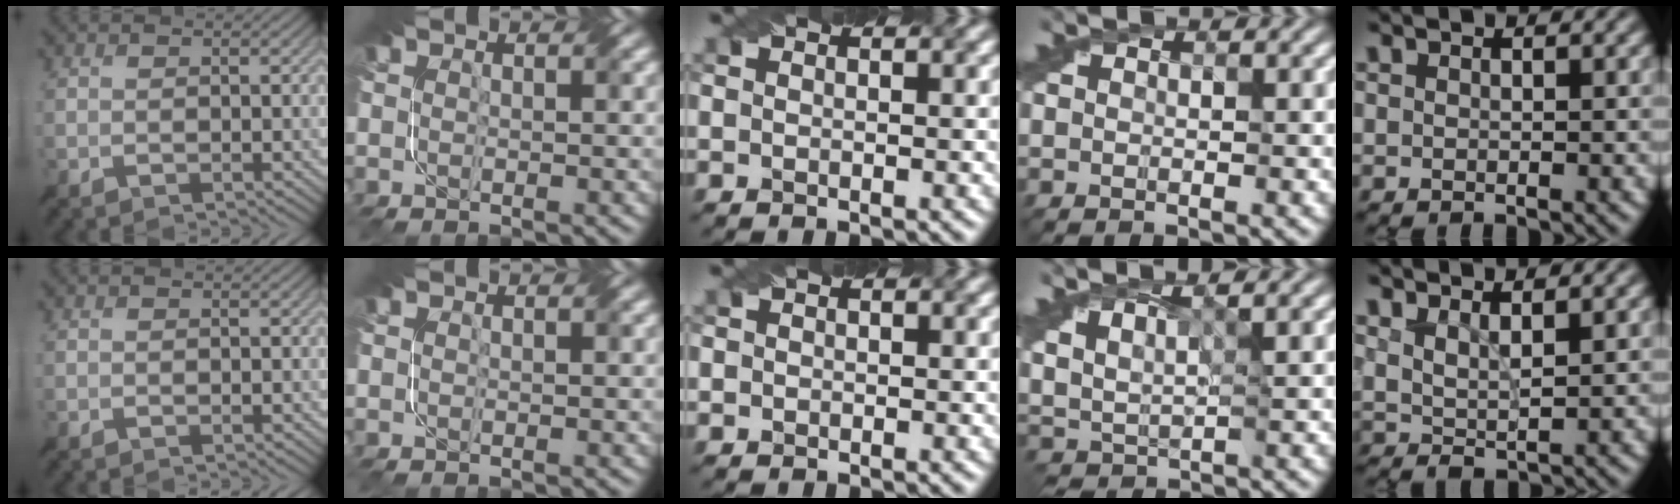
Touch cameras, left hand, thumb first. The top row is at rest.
{"middle": {"total": 0.5, "force": [-0.3, 0.4, -0.1], "torque": [0.009, -0.003, -0.007]}, "ring": {"total": 3.4, "force": [2.5, 1.0, 2.0], "torque": [-0.049, 0.006, 0.048]}, "little": {"total": 1.8, "force": [1.0, 0.6, 1.3], "torque": [-0.029, -0.003, 0.020]}}